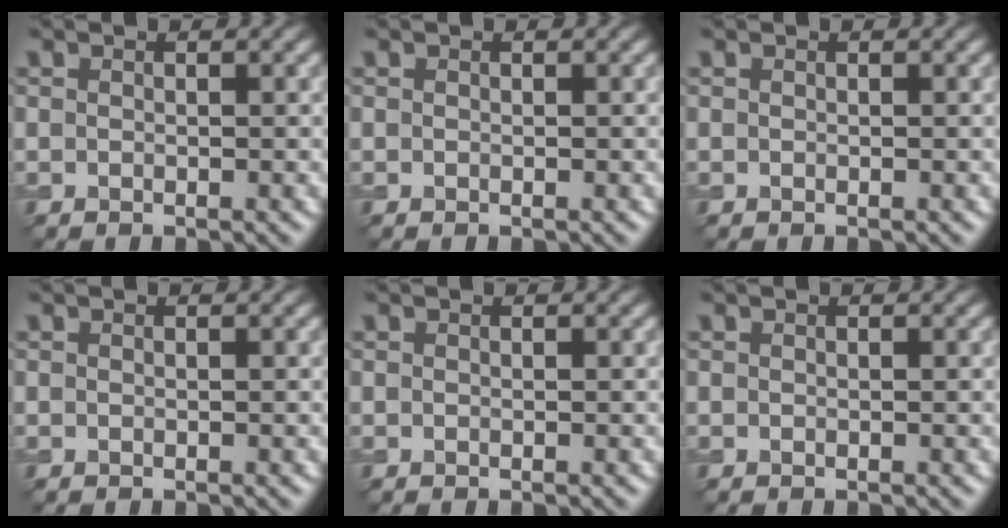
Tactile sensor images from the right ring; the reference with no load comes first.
{"total": 0.0}
{"total": 0.0}
{"total": 0.0}
{"total": 0.0}
{"total": 0.0}